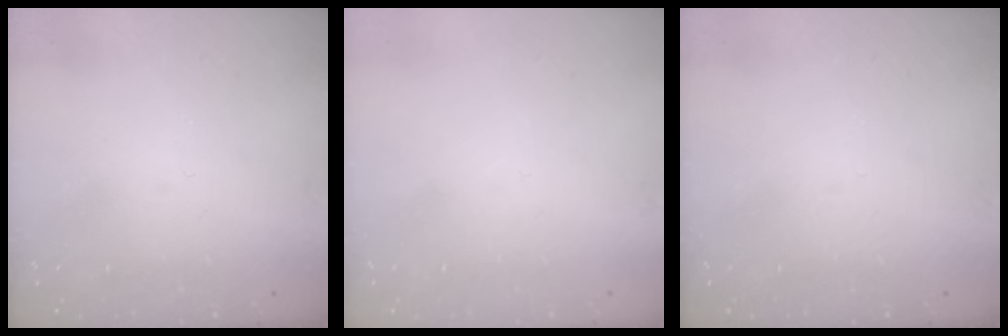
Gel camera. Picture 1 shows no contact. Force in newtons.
{"total": 1.5, "press": 1.5, "slide": 0.1}
{"total": 0.0}